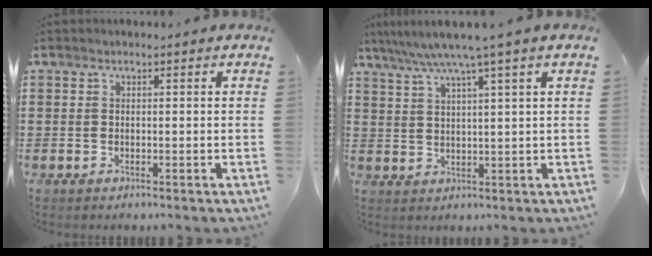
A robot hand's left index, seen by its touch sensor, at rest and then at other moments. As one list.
[{"total": 5.4, "force": [3.8, -1.0, 3.7], "torque": [-0.084, -0.016, 0.060]}]